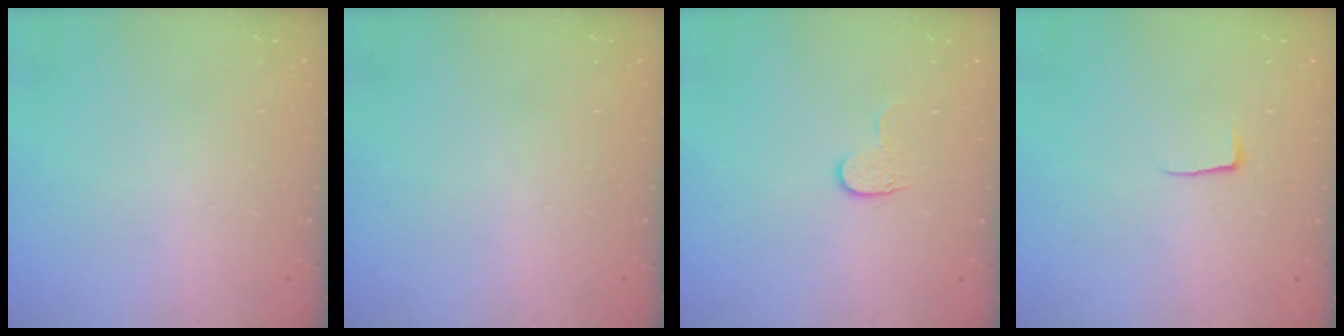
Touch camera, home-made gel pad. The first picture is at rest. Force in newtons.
{"total": 0.0}
{"total": 5.8, "press": 5.8, "slide": 0.5}
{"total": 3.9, "press": 3.9, "slide": 0.5}